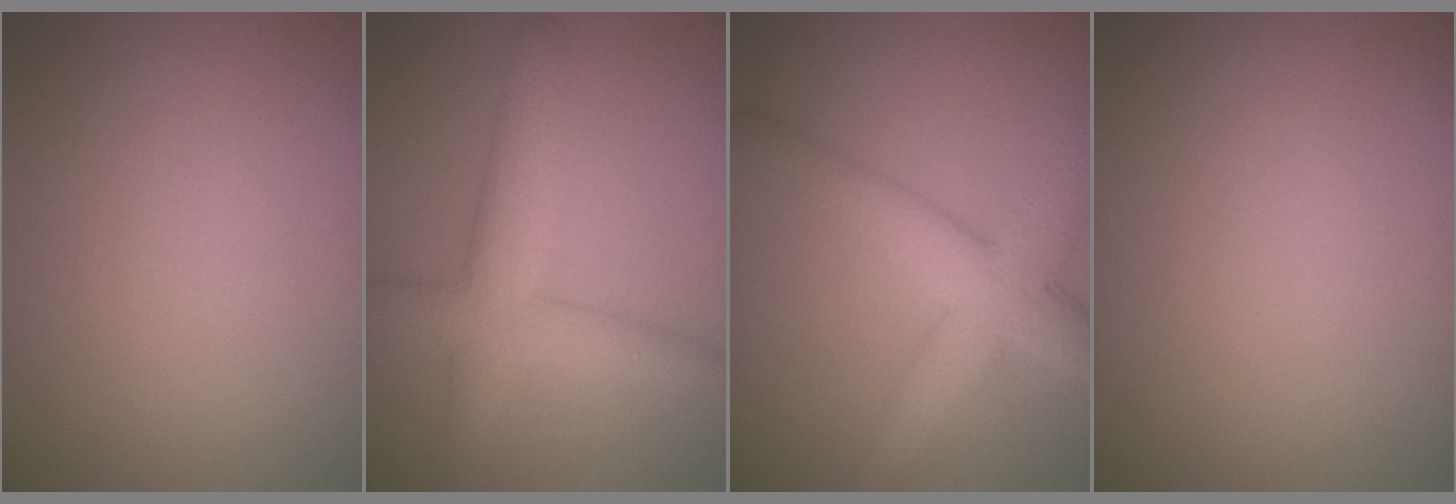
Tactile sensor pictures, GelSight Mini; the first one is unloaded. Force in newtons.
{"total": 4.7, "press": 4.7, "slide": 0.2}
{"total": 6.7, "press": 6.7, "slide": 0.1}
{"total": 0.0}